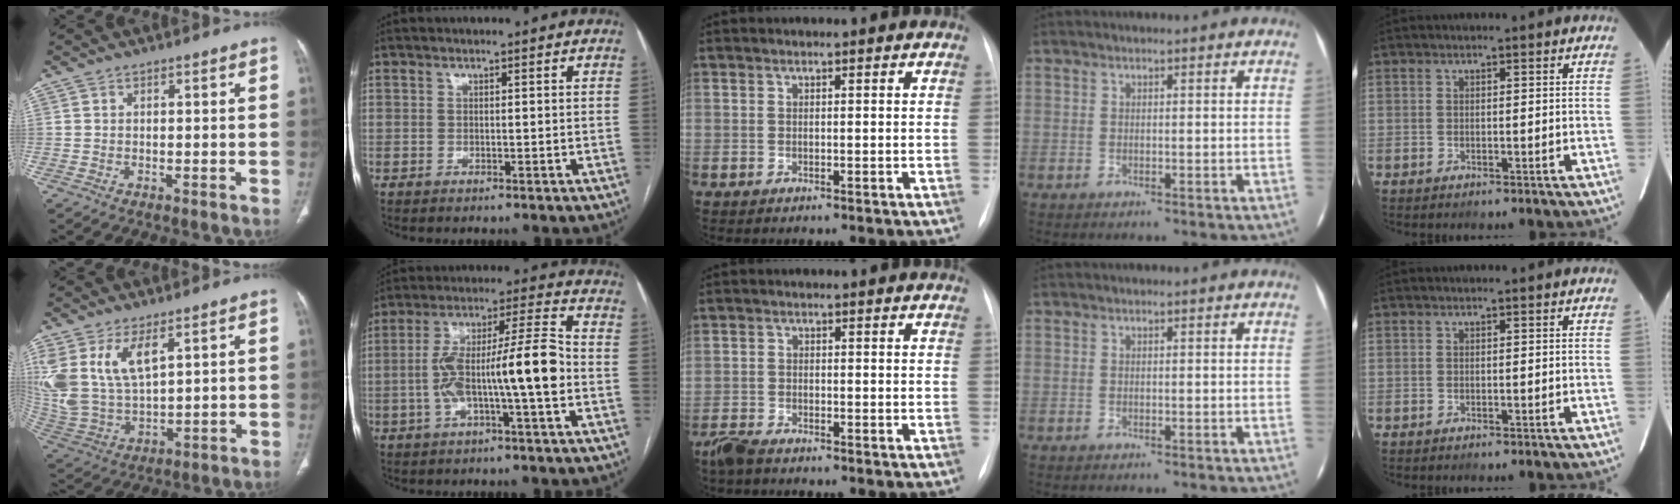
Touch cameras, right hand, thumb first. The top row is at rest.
{"thumb": {"total": 15.2, "force": [6.8, 7.7, 11.3], "torque": [-0.239, -0.027, 0.151]}, "index": {"total": 13.3, "force": [-2.5, 0.9, 13.0], "torque": [-0.235, 0.024, -0.045]}, "middle": {"total": 3.2, "force": [-2.8, 0.7, 1.3], "torque": [-0.030, -0.008, -0.053]}}